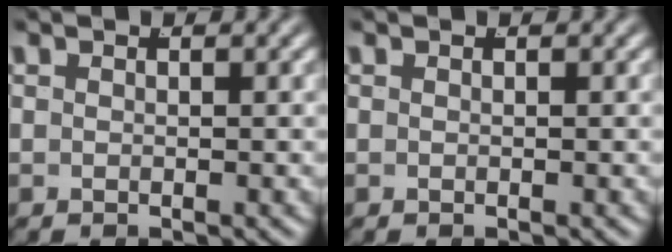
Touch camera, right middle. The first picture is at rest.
{"total": 0.0}